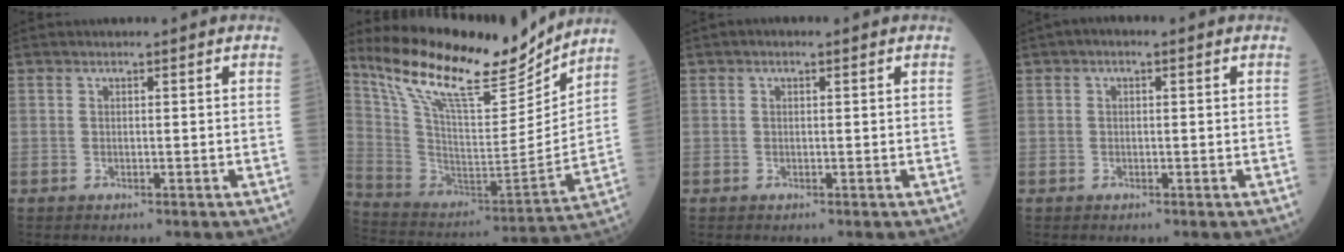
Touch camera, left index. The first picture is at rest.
{"total": 21.5, "force": [17.9, 4.0, 11.2], "torque": [-0.210, -0.021, 0.311]}
{"total": 0.8, "force": [0.2, 0.3, 0.7], "torque": [-0.014, 0.002, 0.001]}
{"total": 1.4, "force": [0.3, 0.6, 1.2], "torque": [-0.018, 0.004, 0.001]}